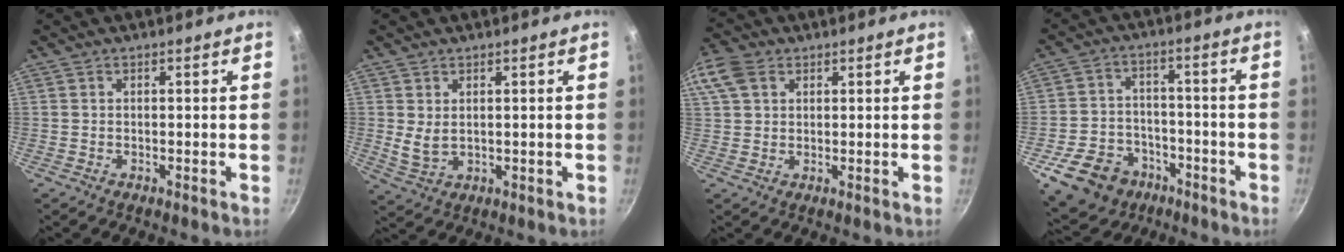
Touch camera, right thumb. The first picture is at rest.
{"total": 3.9, "force": [1.1, 2.3, 2.9], "torque": [-0.052, -0.015, 0.031]}
{"total": 7.2, "force": [3.1, 5.0, 4.1], "torque": [-0.080, 0.008, 0.053]}
{"total": 14.4, "force": [-7.6, 10.3, 6.5], "torque": [-0.099, 0.049, -0.116]}